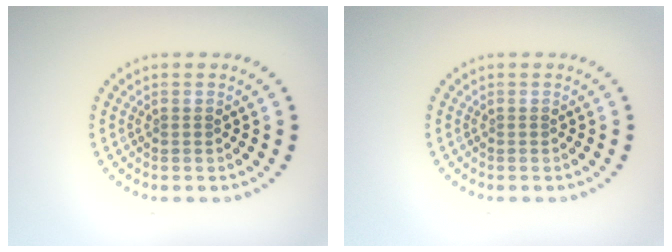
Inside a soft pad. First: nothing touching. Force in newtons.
{"total": 0.0}